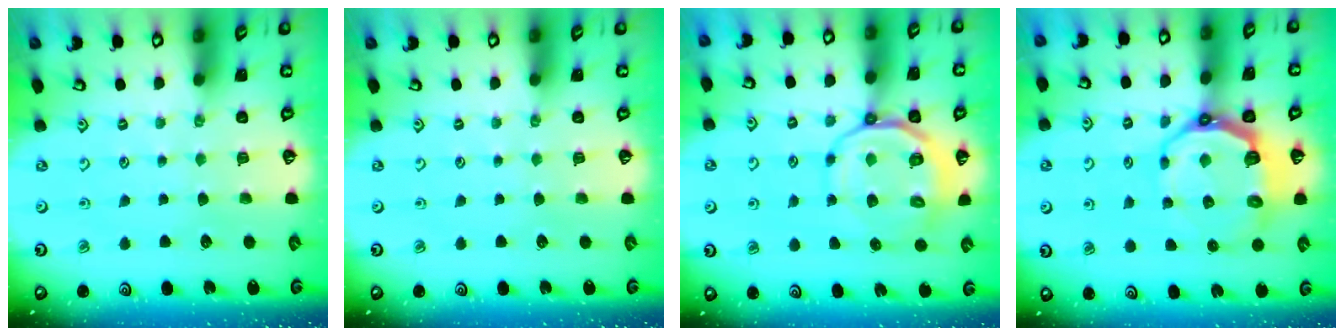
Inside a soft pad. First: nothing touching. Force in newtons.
{"total": 0.0}
{"total": 11.6, "press": 11.3, "slide": 2.7}
{"total": 10.0, "press": 8.7, "slide": 5.0}